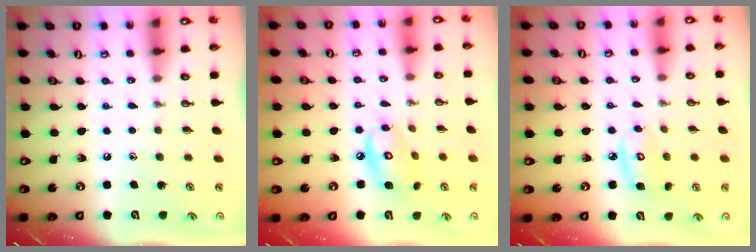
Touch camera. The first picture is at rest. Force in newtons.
{"total": 9.7, "press": 9.7, "slide": 0.7}
{"total": 5.7, "press": 5.7, "slide": 0.3}